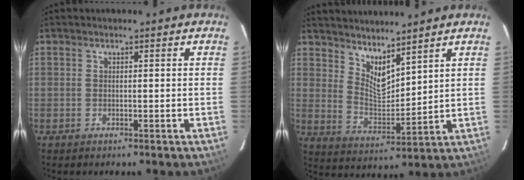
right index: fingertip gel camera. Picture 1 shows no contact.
{"total": 7.6, "force": [6.2, 2.2, 3.8], "torque": [-0.062, -0.012, 0.119]}